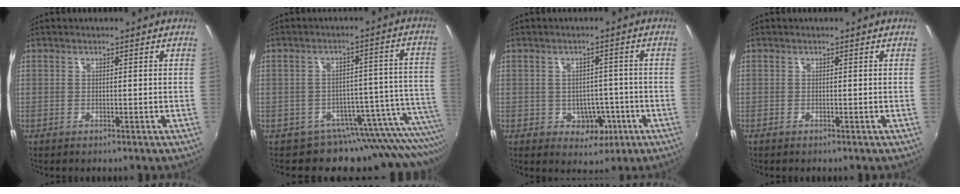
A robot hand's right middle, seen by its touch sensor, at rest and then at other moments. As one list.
[{"total": 13.1, "force": [-11.1, 4.6, 5.3], "torque": [-0.041, -0.005, -0.157]}, {"total": 4.8, "force": [-1.6, 4.0, 2.1], "torque": [-0.041, 0.006, -0.007]}, {"total": 0.0}]